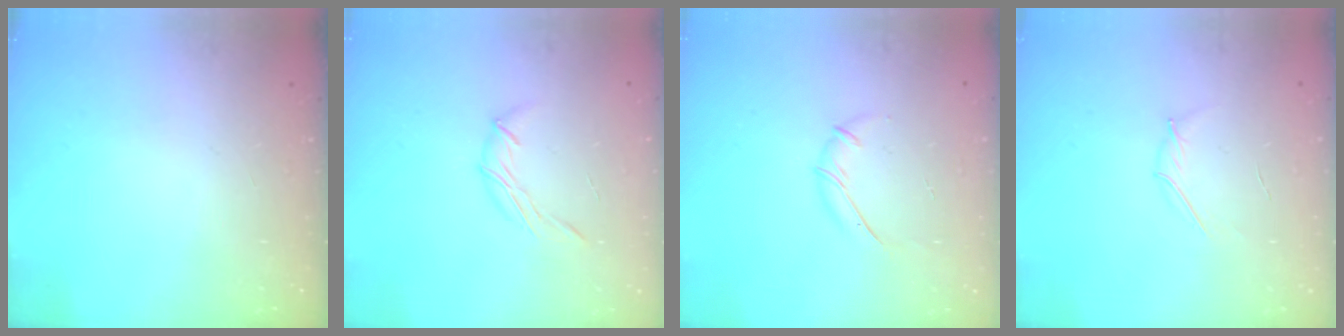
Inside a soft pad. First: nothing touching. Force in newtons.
{"total": 6.5, "press": 6.5, "slide": 0.4}
{"total": 5.5, "press": 5.4, "slide": 1.2}
{"total": 2.9, "press": 2.8, "slide": 0.9}